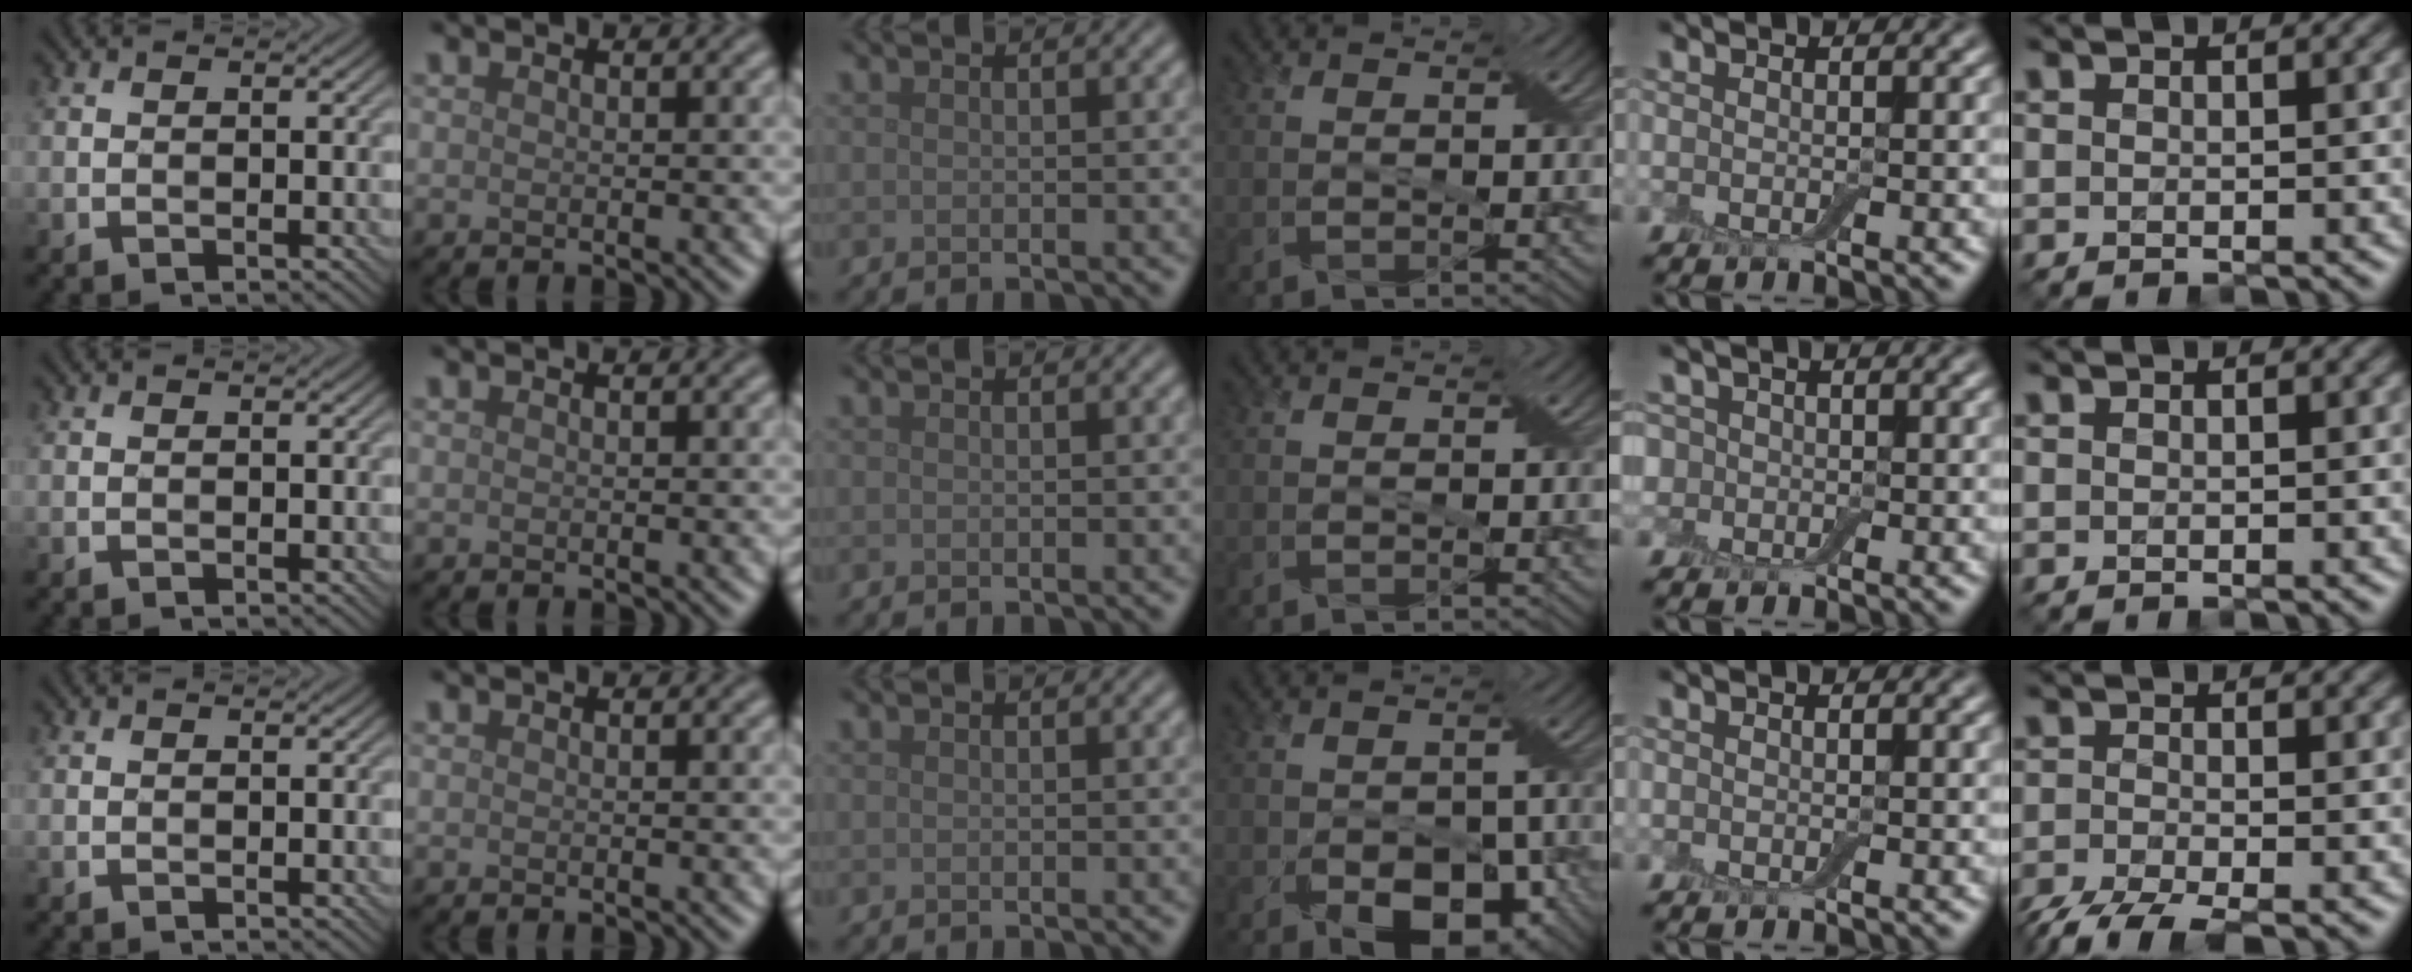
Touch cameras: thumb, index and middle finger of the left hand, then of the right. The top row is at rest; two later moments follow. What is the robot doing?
{"motion": "fold", "object": "bandage"}